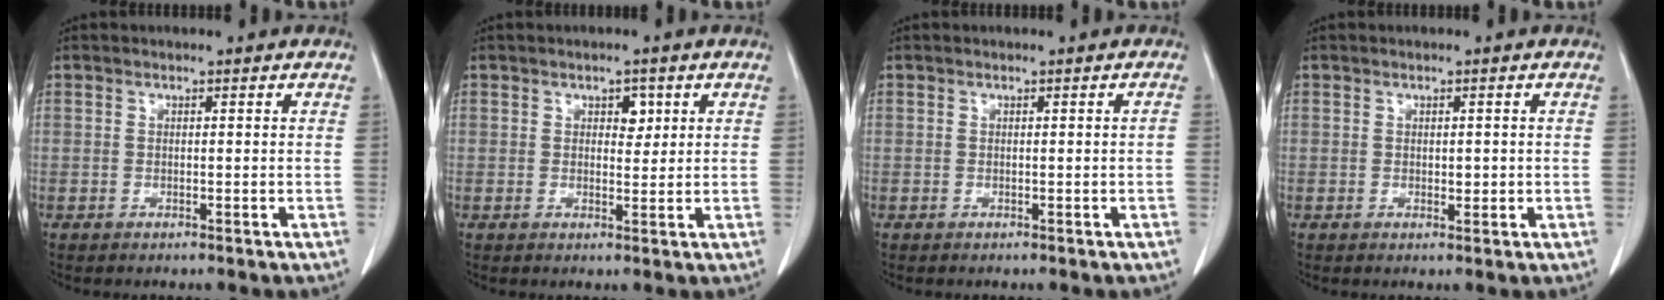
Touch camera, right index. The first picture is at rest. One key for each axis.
{"total": 2.5, "fx": 1.0, "fy": 1.5, "fz": 1.7, "tx": -0.018, "ty": 0.002, "tz": 0.014}
{"total": 0.5, "fx": -0.1, "fy": 0.1, "fz": 0.5, "tx": -0.011, "ty": 0.001, "tz": 0.002}
{"total": 1.4, "fx": 0.0, "fy": 0.8, "fz": 1.2, "tx": -0.015, "ty": -0.002, "tz": 0.004}